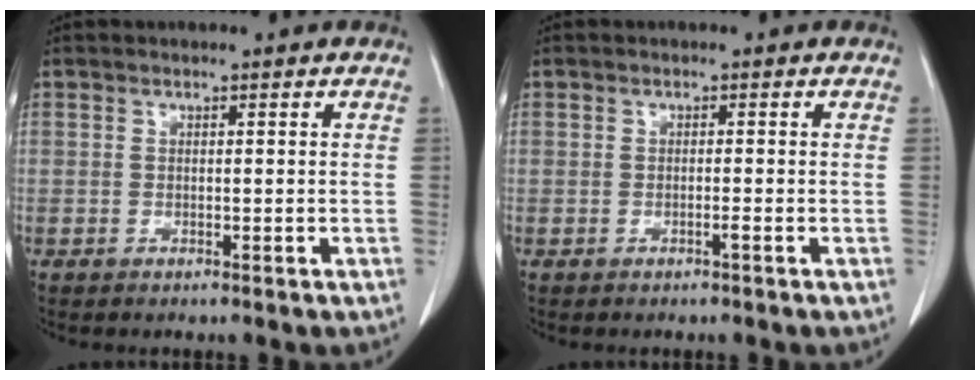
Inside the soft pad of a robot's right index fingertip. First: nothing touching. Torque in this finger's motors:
{"motor_torque": [0.03, -0.02, 0.02, 0.01]}